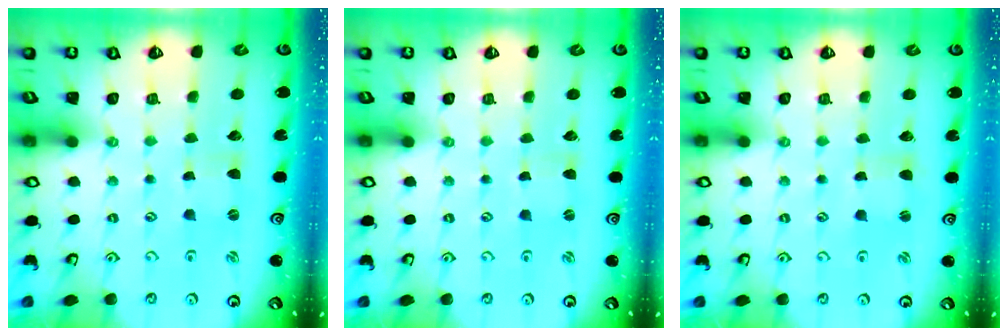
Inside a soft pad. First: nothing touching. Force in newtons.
{"total": 0.6, "press": 0.6, "slide": 0.1}
{"total": 1.4, "press": 1.4, "slide": 0.3}